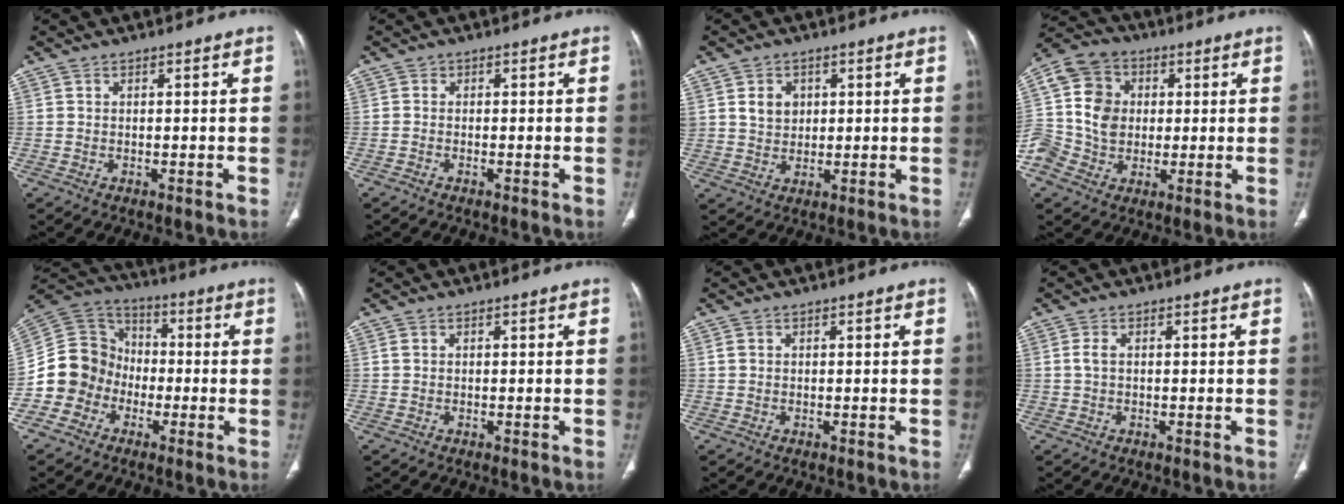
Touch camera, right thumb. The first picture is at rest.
{"total": 0.8, "force": [-0.5, 0.5, 0.2], "torque": [-0.005, 0.001, -0.015]}
{"total": 4.8, "force": [1.6, 3.9, 2.2], "torque": [-0.017, -0.009, 0.033]}
{"total": 15.0, "force": [0.2, 12.9, 7.7], "torque": [-0.150, 0.023, 0.002]}
{"total": 12.5, "force": [-4.1, 11.4, 3.3], "torque": [-0.032, 0.063, -0.081]}
{"total": 0.6, "force": [0.2, 0.5, 0.4], "torque": [-0.005, 0.004, 0.006]}
{"total": 0.7, "force": [0.3, 0.6, 0.4], "torque": [-0.004, 0.004, 0.006]}
{"total": 1.6, "force": [0.3, 0.8, 1.3], "torque": [-0.033, 0.004, 0.007]}